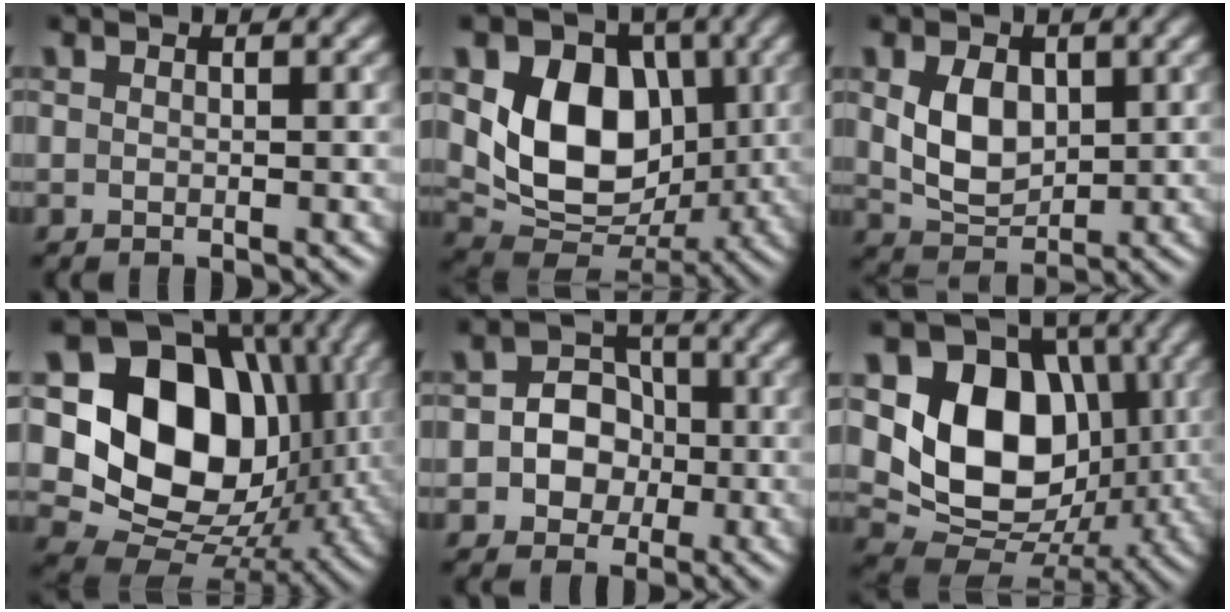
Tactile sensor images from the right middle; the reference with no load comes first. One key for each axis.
{"total": 10.1, "fx": 1.4, "fy": 7.5, "fz": 6.6, "tx": -0.122, "ty": -0.012, "tz": 0.026}
{"total": 4.5, "fx": 0.8, "fy": 3.1, "fz": 3.1, "tx": -0.070, "ty": -0.004, "tz": 0.018}
{"total": 15.4, "fx": 2.5, "fy": 11.8, "fz": 9.6, "tx": -0.159, "ty": -0.002, "tz": 0.038}
{"total": 4.6, "fx": -0.6, "fy": 4.0, "fz": 2.2, "tx": -0.013, "ty": 0.005, "tz": -0.028}
{"total": 10.9, "fx": 1.5, "fy": 8.5, "fz": 6.7, "tx": -0.128, "ty": -0.016, "tz": 0.028}